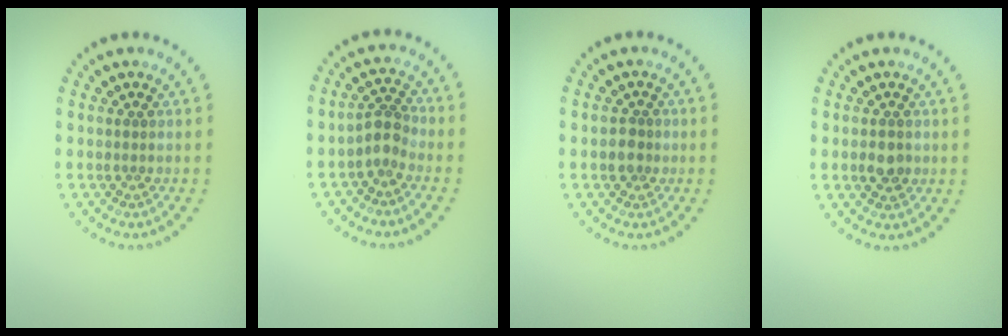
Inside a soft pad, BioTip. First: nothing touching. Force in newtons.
{"total": 2.1, "press": 1.6, "slide": 1.3}
{"total": 1.6, "press": 1.5, "slide": 0.6}
{"total": 1.8, "press": 1.8, "slide": 0.1}